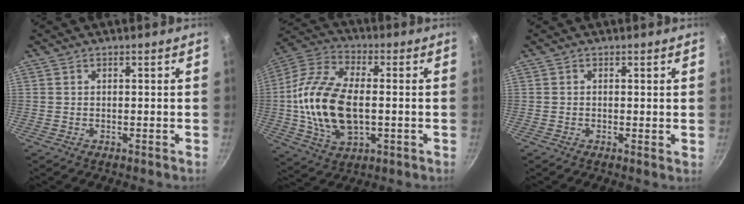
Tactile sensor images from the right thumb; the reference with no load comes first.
{"total": 18.5, "force": [-0.9, 10.3, 15.4], "torque": [-0.295, 0.022, -0.024]}
{"total": 0.8, "force": [0.1, 0.3, 0.7], "torque": [-0.010, -0.001, -0.001]}